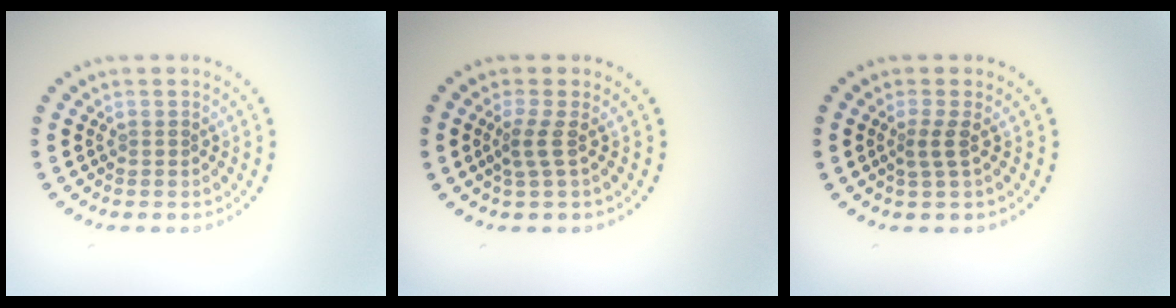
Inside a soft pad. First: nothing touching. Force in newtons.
{"total": 1.8, "press": 1.2, "slide": 1.4}
{"total": 1.7, "press": 1.1, "slide": 1.2}